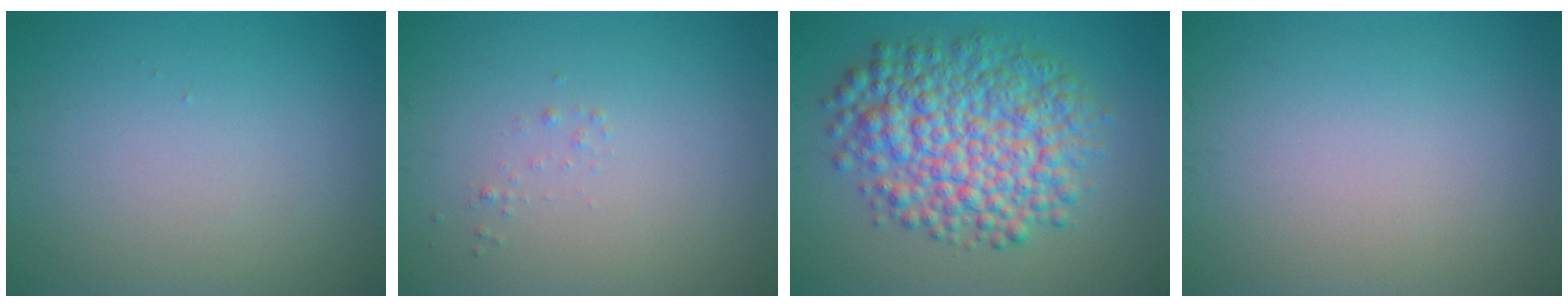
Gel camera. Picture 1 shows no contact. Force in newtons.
{"total": 0.5, "press": 0.5, "slide": 0.0}
{"total": 9.0, "press": 9.0, "slide": 0.1}
{"total": 0.0}